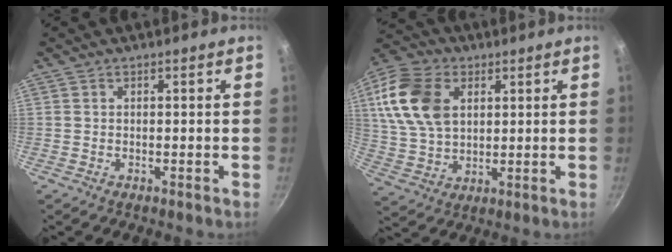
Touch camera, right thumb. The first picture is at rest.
{"total": 15.4, "force": [4.3, 10.5, 10.3], "torque": [-0.184, -0.005, 0.083]}